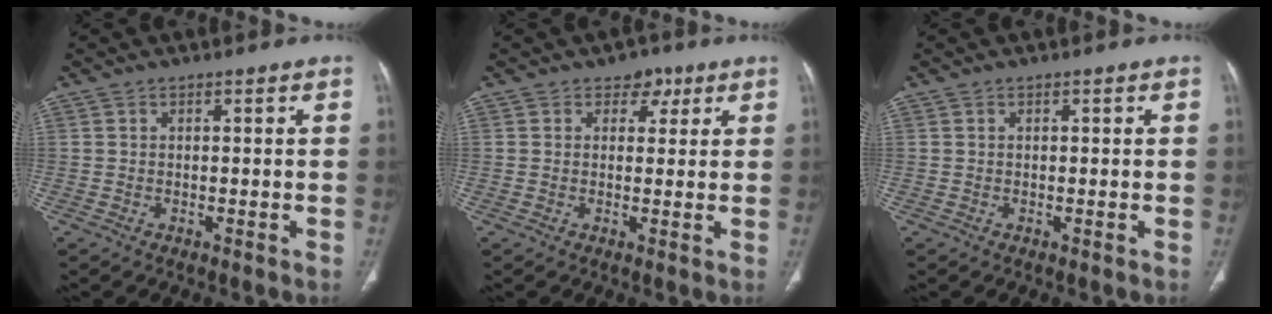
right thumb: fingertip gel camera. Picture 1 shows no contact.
{"total": 3.7, "force": [2.0, 2.8, 1.4], "torque": [0.014, -0.005, 0.022]}
{"total": 0.0}